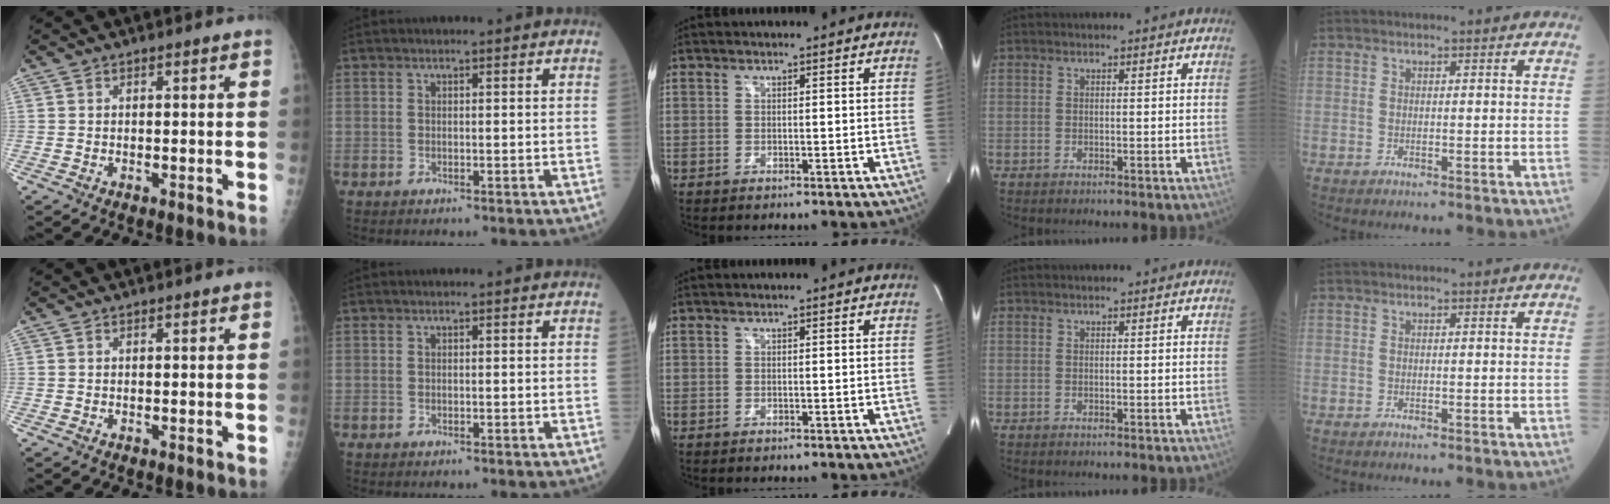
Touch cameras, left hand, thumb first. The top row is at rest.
{}